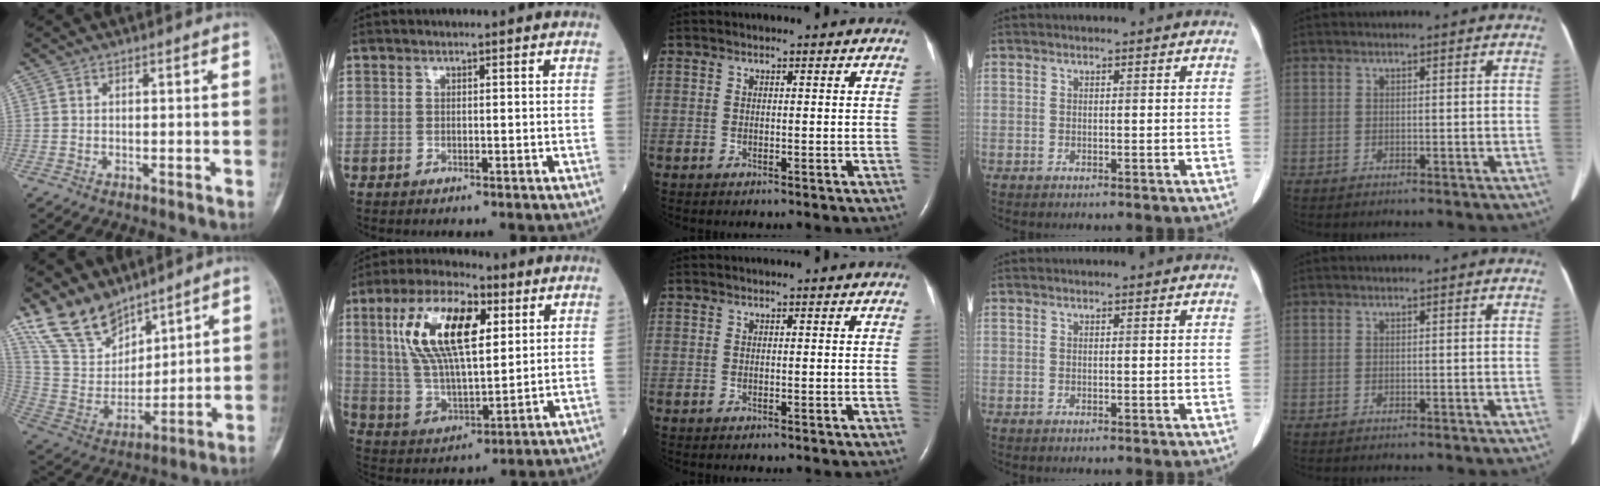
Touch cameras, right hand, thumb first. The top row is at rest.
{"thumb": {"total": 14.2, "force": [11.3, 7.1, 4.7], "torque": [-0.067, -0.061, 0.238]}, "index": {"total": 16.6, "force": [5.6, 5.9, 14.5], "torque": [-0.293, 0.018, 0.103]}}